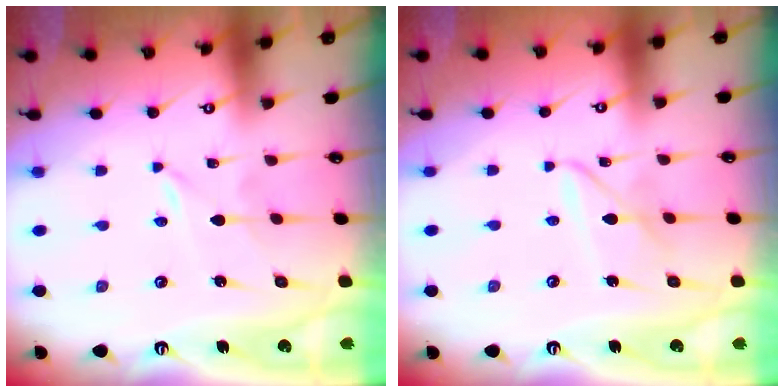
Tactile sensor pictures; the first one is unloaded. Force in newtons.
{"total": 6.6, "press": 6.6, "slide": 0.5}